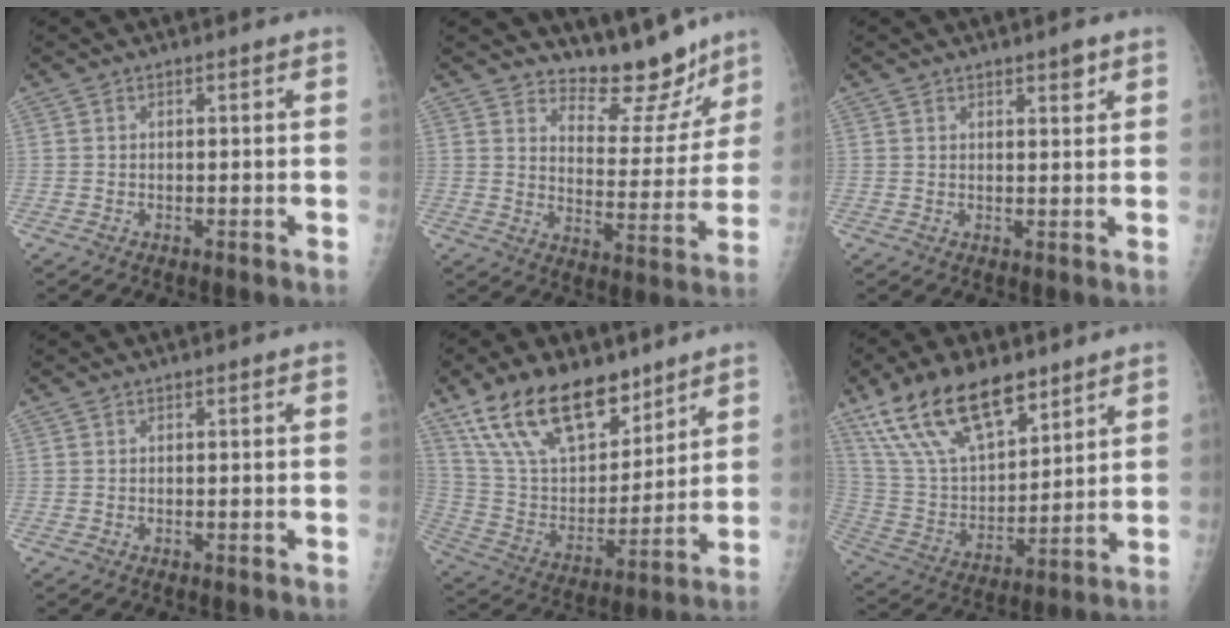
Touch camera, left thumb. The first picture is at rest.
{"total": 13.5, "force": [12.0, 4.9, 3.7], "torque": [-0.009, -0.103, 0.168]}
{"total": 2.4, "force": [1.7, 0.8, 1.6], "torque": [-0.014, -0.011, 0.025]}
{"total": 0.0}
{"total": 20.7, "force": [14.2, 10.1, 11.3], "torque": [-0.163, -0.057, 0.267]}
{"total": 20.0, "force": [13.3, 8.8, 12.1], "torque": [-0.188, -0.050, 0.258]}